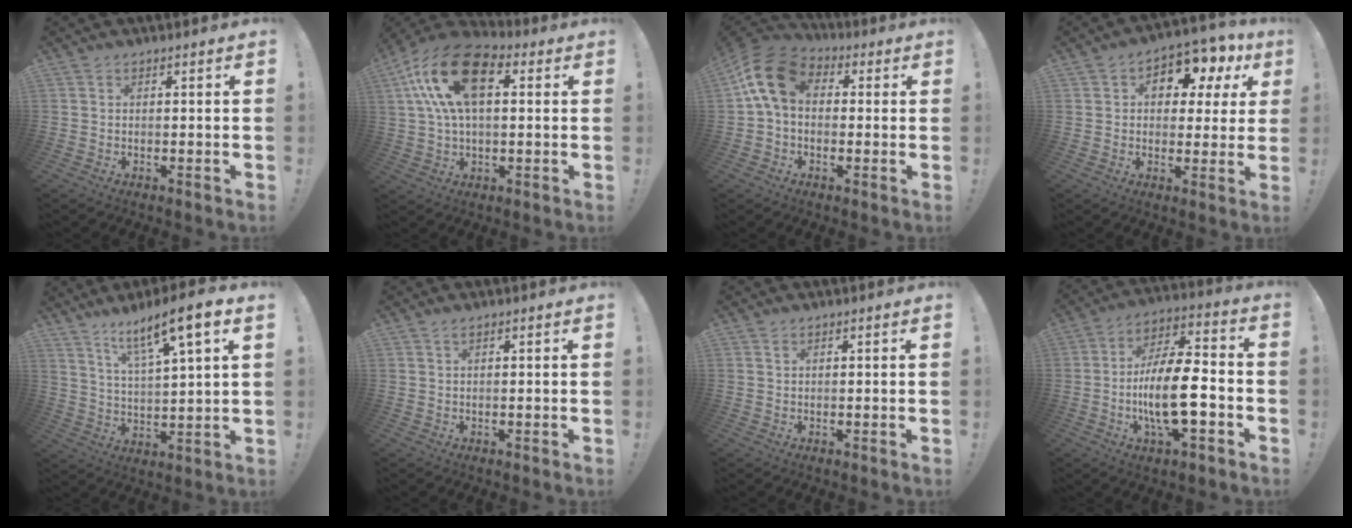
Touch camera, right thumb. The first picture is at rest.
{"total": 19.7, "force": [6.1, 10.9, 15.2], "torque": [-0.280, -0.003, 0.104]}
{"total": 14.2, "force": [3.5, 9.6, 9.9], "torque": [-0.176, 0.018, 0.069]}
{"total": 10.5, "force": [4.9, 6.4, 6.6], "torque": [-0.086, -0.030, 0.085]}
{"total": 11.9, "force": [8.1, 1.4, 8.6], "torque": [-0.147, -0.046, 0.126]}
{"total": 1.0, "force": [0.6, 0.3, 0.8], "torque": [-0.015, 0.001, 0.009]}
{"total": 0.8, "force": [0.4, 0.7, 0.2], "torque": [-0.002, 0.000, 0.008]}
{"total": 17.5, "force": [-4.3, 6.6, 15.6], "torque": [-0.285, 0.012, -0.074]}